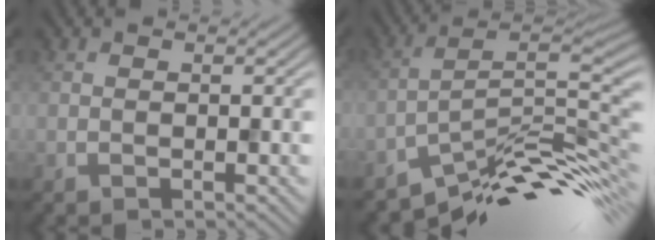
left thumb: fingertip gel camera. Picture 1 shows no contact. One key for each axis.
{"total": 11.9, "fx": -7.8, "fy": 3.3, "fz": 8.3, "tx": -0.132, "ty": 0.002, "tz": -0.138}